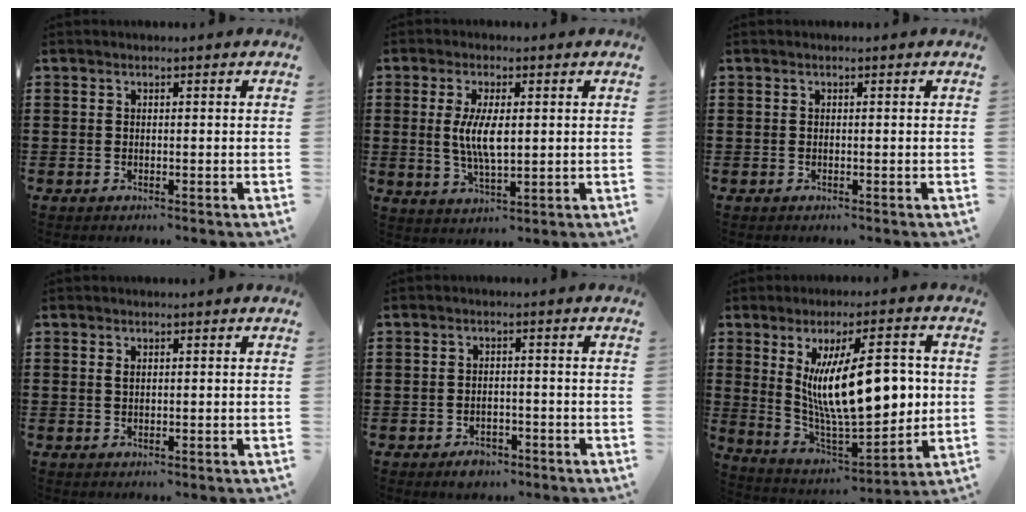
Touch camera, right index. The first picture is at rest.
{"total": 6.4, "force": [0.6, 2.2, 6.0], "torque": [-0.122, 0.004, 0.006]}
{"total": 0.0}
{"total": 0.9, "force": [0.4, 0.5, 0.7], "torque": [-0.015, 0.003, 0.007]}
{"total": 2.1, "force": [-1.8, 1.0, 0.5], "torque": [-0.013, 0.001, -0.038]}
{"total": 16.4, "force": [2.7, 6.5, 14.9], "torque": [-0.259, -0.004, 0.046]}